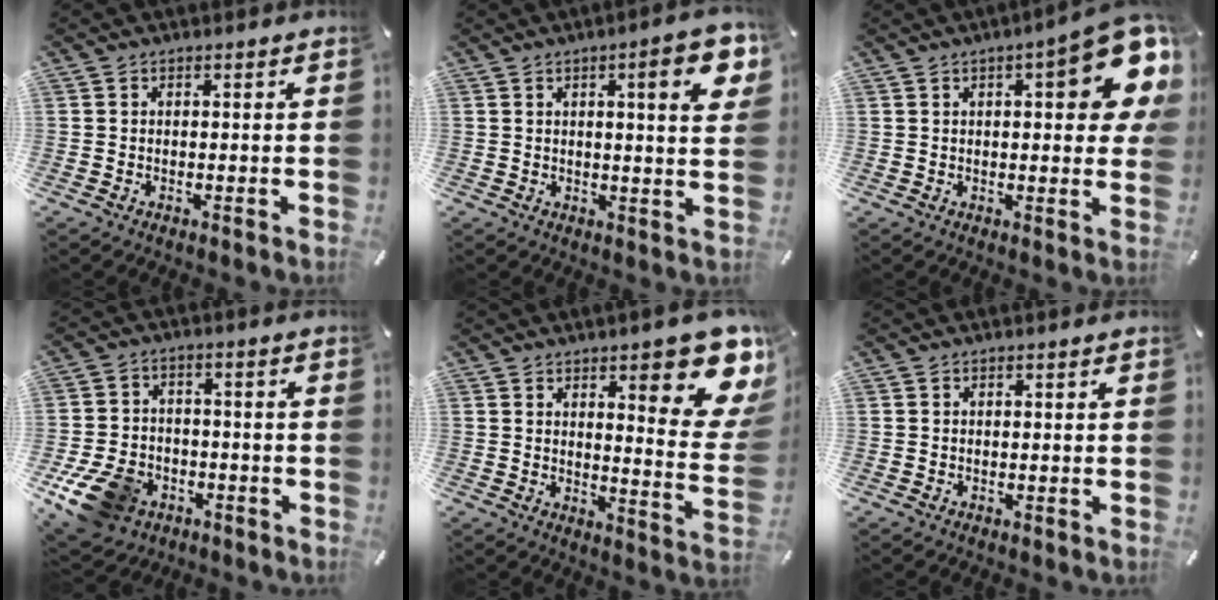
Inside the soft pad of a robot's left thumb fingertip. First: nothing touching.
{"total": 10.5, "force": [3.9, 2.0, 9.6], "torque": [-0.125, -0.016, 0.052]}
{"total": 14.5, "force": [5.7, 5.1, 12.4], "torque": [-0.148, -0.030, 0.088]}
{"total": 12.5, "force": [-6.2, 8.9, 6.3], "torque": [-0.129, 0.039, -0.109]}
{"total": 17.1, "force": [9.5, 4.9, 13.4], "torque": [-0.169, -0.069, 0.148]}
{"total": 0.0}